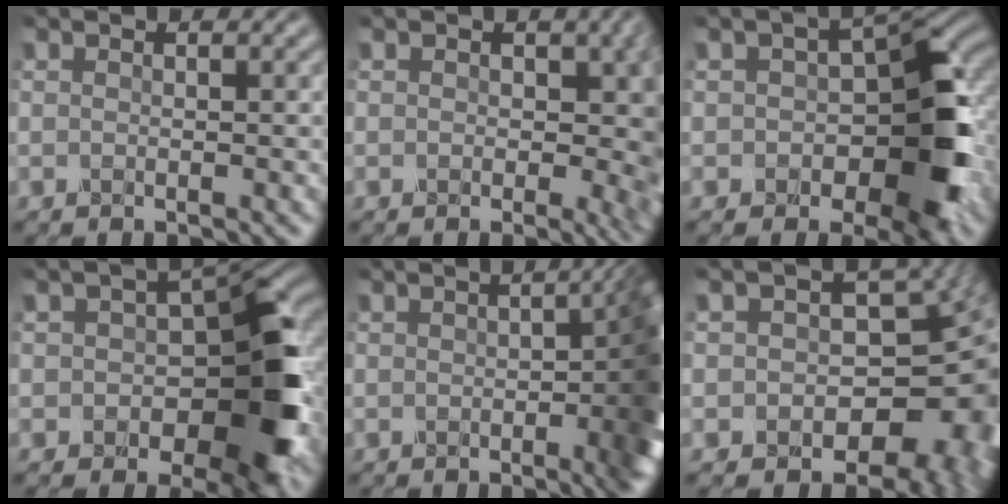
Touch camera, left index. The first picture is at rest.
{"total": 6.0, "force": [0.1, 3.5, 4.9], "torque": [-0.039, -0.003, -0.005]}
{"total": 8.6, "force": [-1.7, 4.9, 6.9], "torque": [-0.085, 0.005, -0.028]}
{"total": 9.7, "force": [-1.9, 5.6, 7.7], "torque": [-0.095, 0.002, -0.030]}
{"total": 8.6, "force": [-0.5, 2.5, 8.2], "torque": [-0.075, 0.003, -0.006]}
{"total": 11.8, "force": [-1.4, 8.4, 8.1], "torque": [-0.068, -0.026, -0.009]}